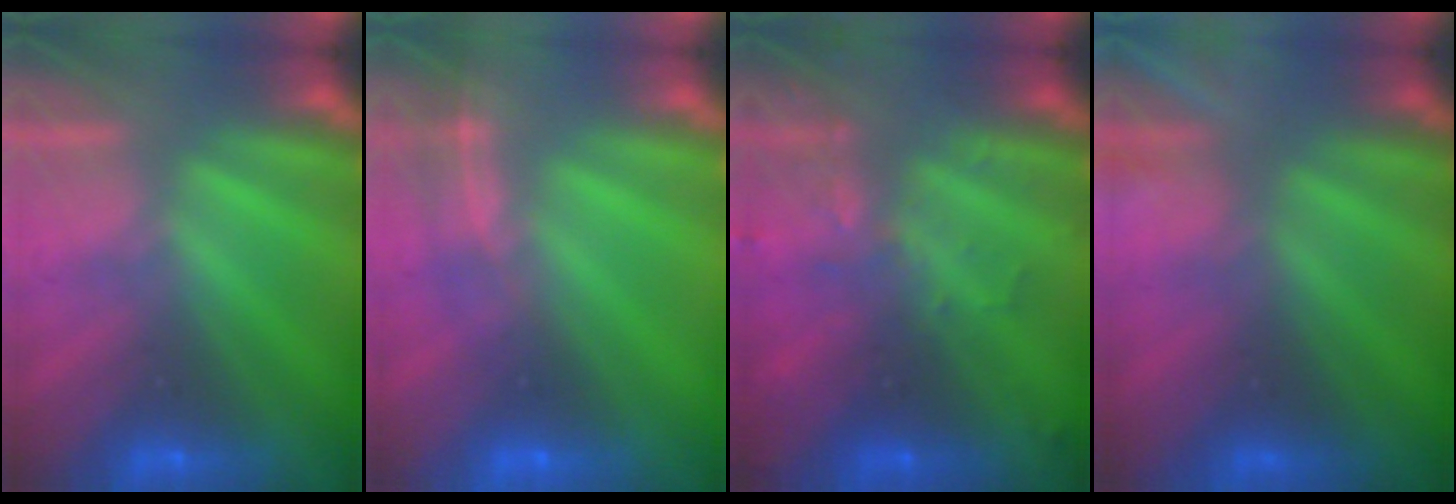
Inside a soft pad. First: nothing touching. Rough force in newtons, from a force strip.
{"total": 1.8}
{"total": 3.0}
{"total": 8.5}